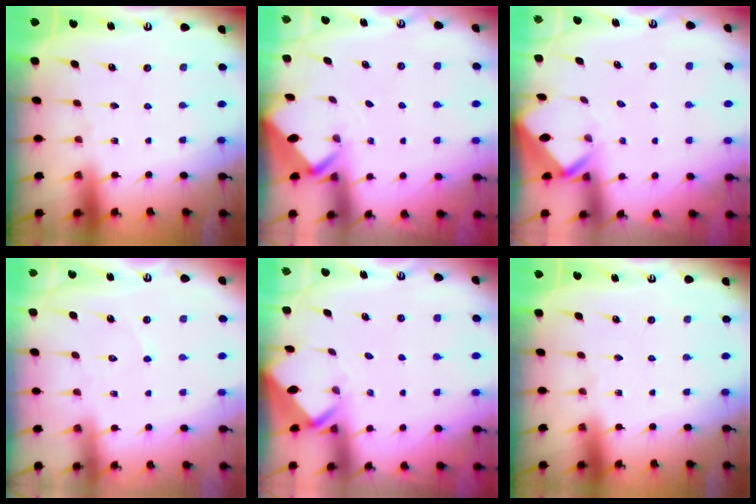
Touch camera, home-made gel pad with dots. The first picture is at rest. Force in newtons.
{"total": 2.3, "press": 2.3, "slide": 0.2}
{"total": 2.7, "press": 2.7, "slide": 0.1}
{"total": 3.1, "press": 3.1, "slide": 0.3}
{"total": 3.4, "press": 3.4, "slide": 0.2}
{"total": 0.0}